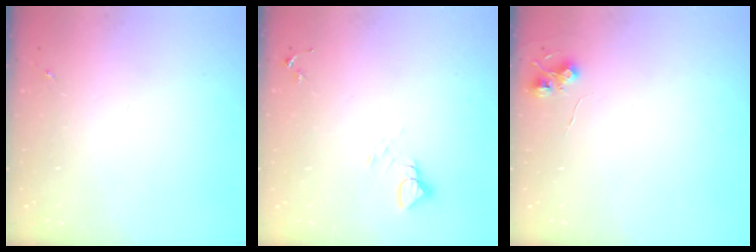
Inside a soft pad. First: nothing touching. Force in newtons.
{"total": 3.1, "press": 3.1, "slide": 0.1}
{"total": 5.5, "press": 5.5, "slide": 0.5}